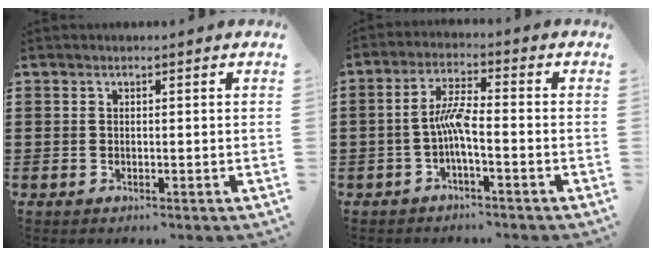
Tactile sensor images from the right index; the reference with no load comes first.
{"total": 5.1, "force": [-1.4, 0.8, 4.8], "torque": [-0.103, 0.000, -0.033]}